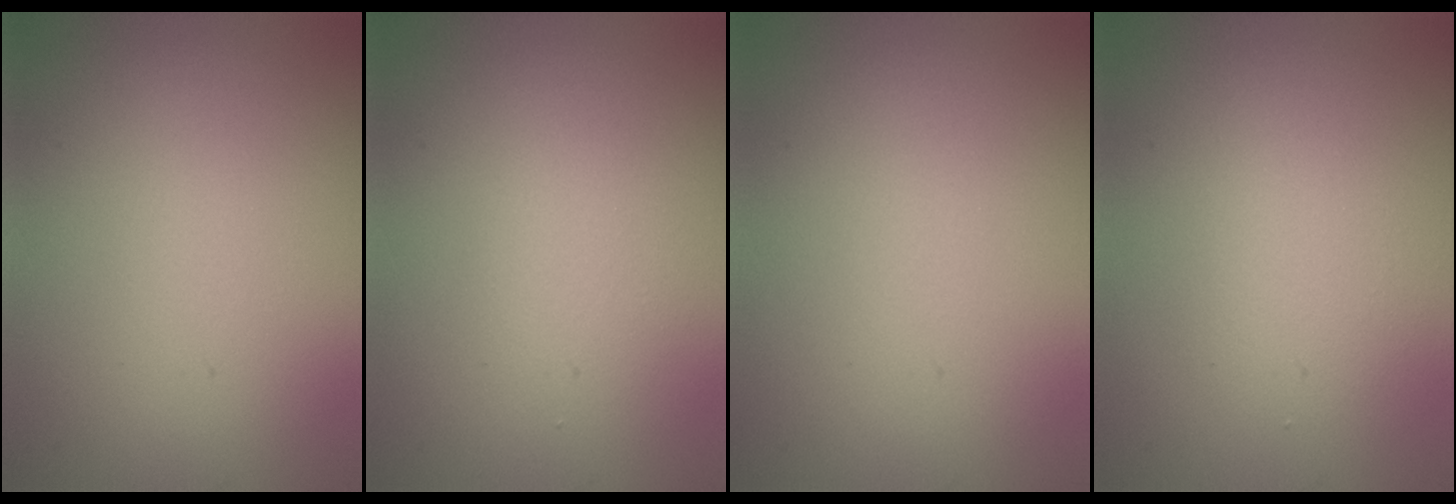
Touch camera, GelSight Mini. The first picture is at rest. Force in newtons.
{"total": 1.4, "press": 1.4, "slide": 0.1}
{"total": 0.0}
{"total": 2.4, "press": 2.4, "slide": 0.0}